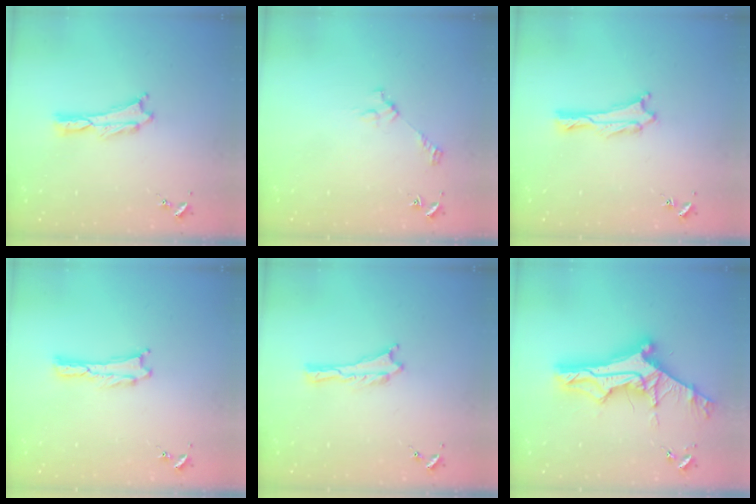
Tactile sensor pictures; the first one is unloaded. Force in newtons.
{"total": 3.1, "press": 3.1, "slide": 0.2}
{"total": 0.0}
{"total": 0.0}
{"total": 0.0}
{"total": 13.2, "press": 13.1, "slide": 1.4}